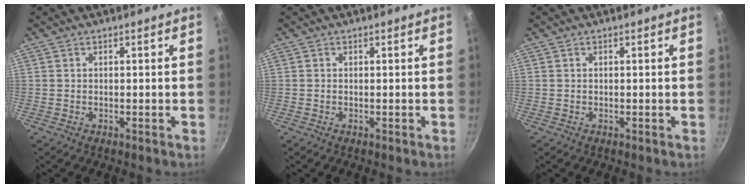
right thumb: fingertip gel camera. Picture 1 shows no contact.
{"total": 0.0}
{"total": 0.0}